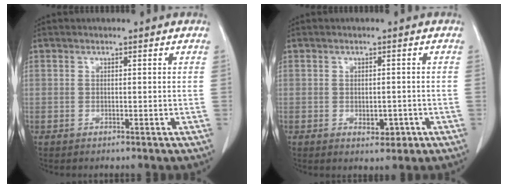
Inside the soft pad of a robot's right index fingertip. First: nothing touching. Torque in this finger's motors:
{"motor_torque": [0.09, -0.02, 0.08, 0.01]}